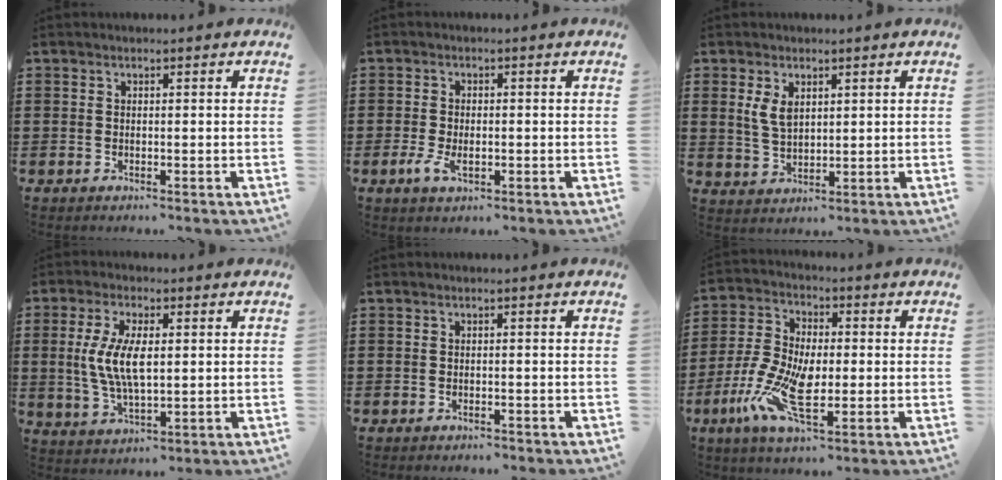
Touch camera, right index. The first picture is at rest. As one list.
[{"total": 3.0, "force": [-0.8, 1.6, 2.4], "torque": [-0.059, -0.004, -0.018]}, {"total": 3.8, "force": [1.5, 2.2, 2.7], "torque": [-0.061, 0.008, 0.027]}, {"total": 7.9, "force": [0.6, 3.4, 7.1], "torque": [-0.156, 0.004, 0.005]}, {"total": 0.8, "force": [-0.8, 0.2, 0.1], "torque": [-0.004, -0.001, -0.016]}, {"total": 10.0, "force": [-2.7, 4.8, 8.3], "torque": [-0.206, -0.013, -0.056]}]